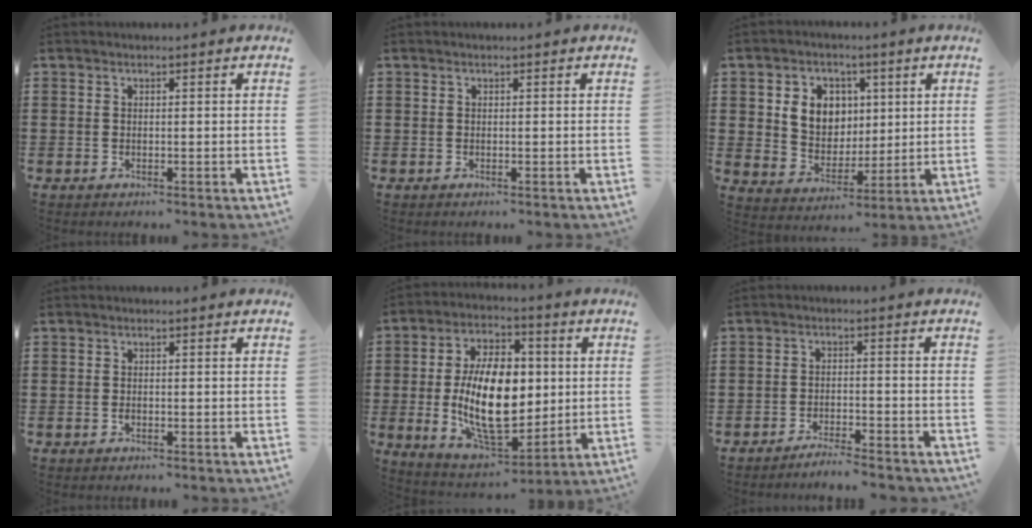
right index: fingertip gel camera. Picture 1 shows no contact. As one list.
[{"total": 0.0}, {"total": 6.9, "force": [2.1, 6.1, 2.6], "torque": [-0.065, 0.014, 0.034]}, {"total": 0.5, "force": [-0.3, 0.2, 0.4], "torque": [-0.009, -0.004, -0.004]}, {"total": 15.7, "force": [0.3, 8.2, 13.3], "torque": [-0.251, -0.015, 0.002]}, {"total": 2.8, "force": [-2.7, -0.1, 0.4], "torque": [-0.012, 0.001, -0.056]}]